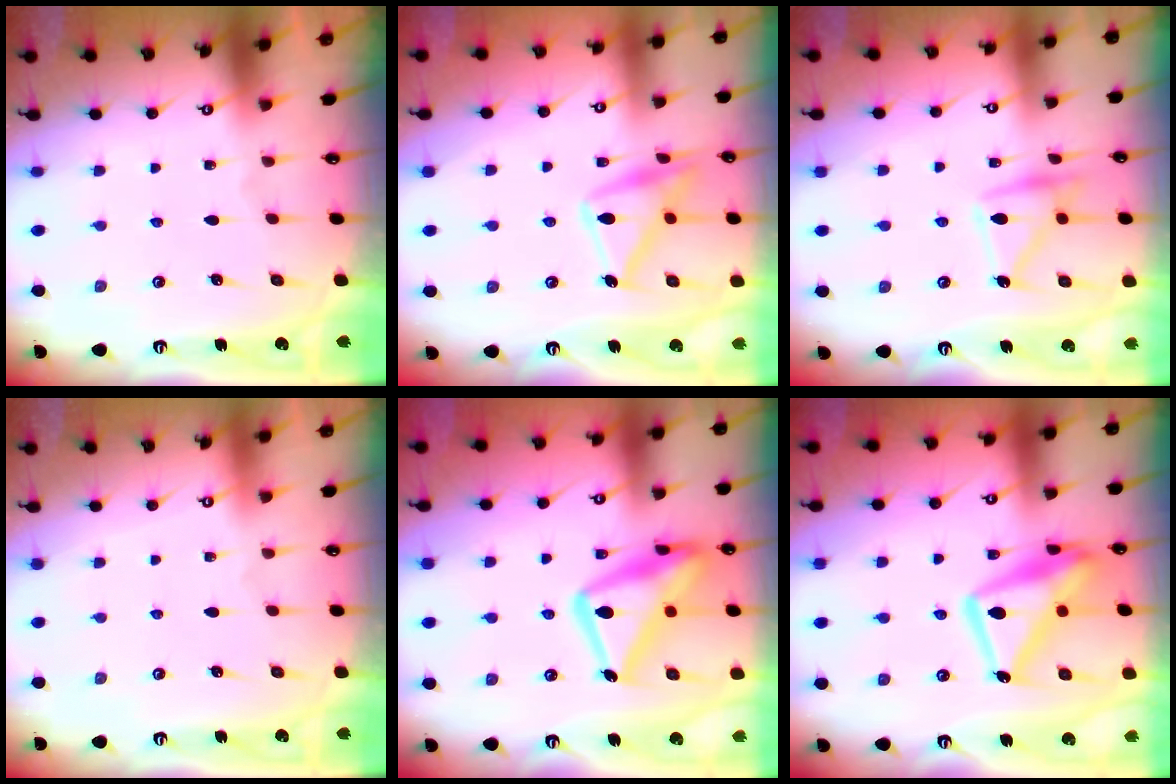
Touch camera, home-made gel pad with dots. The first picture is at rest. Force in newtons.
{"total": 15.7, "press": 15.7, "slide": 0.6}
{"total": 13.5, "press": 13.5, "slide": 0.6}
{"total": 3.9, "press": 3.9, "slide": 0.2}
{"total": 20.9, "press": 20.8, "slide": 1.7}
{"total": 15.2, "press": 15.1, "slide": 1.3}